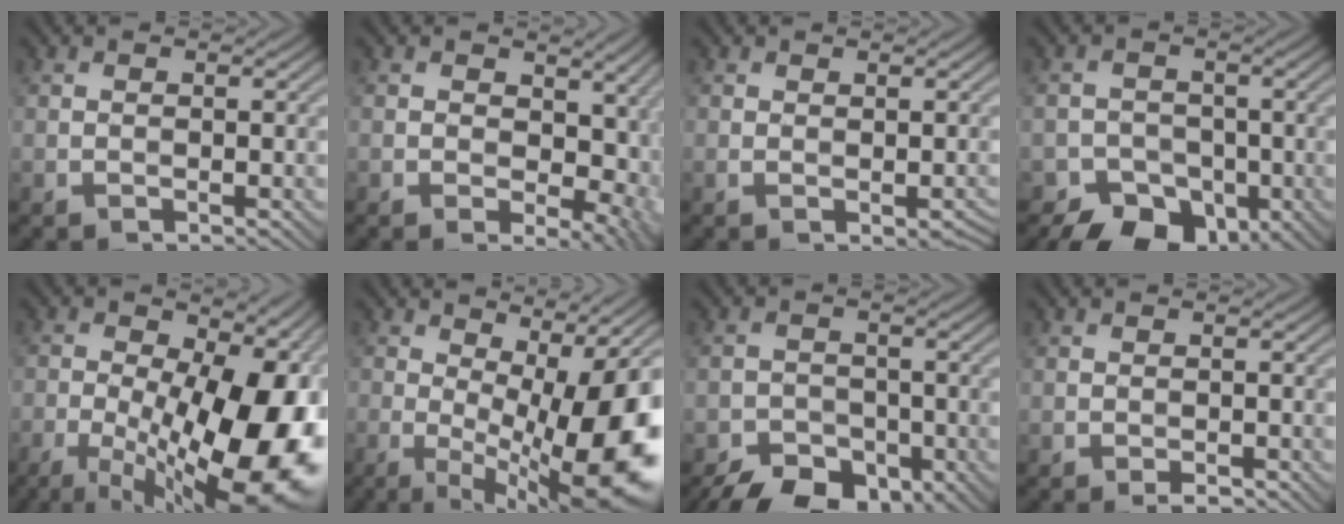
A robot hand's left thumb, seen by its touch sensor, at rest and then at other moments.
{"total": 9.8, "force": [-0.2, 6.4, 7.4], "torque": [-0.087, -0.017, 0.011]}
{"total": 1.2, "force": [-0.1, 0.7, 1.0], "torque": [-0.014, -0.002, 0.002]}
{"total": 7.1, "force": [-4.5, 4.8, 2.6], "torque": [-0.028, -0.003, -0.076]}
{"total": 20.2, "force": [-5.6, 9.3, 17.0], "torque": [-0.233, -0.026, -0.076]}
{"total": 16.3, "force": [-2.0, 5.9, 15.0], "torque": [-0.210, -0.005, -0.021]}
{"total": 7.3, "force": [-5.4, 3.9, 3.0], "torque": [-0.045, -0.005, -0.092]}
{"total": 0.9, "force": [-0.7, 0.2, 0.6], "torque": [-0.009, 0.004, -0.009]}